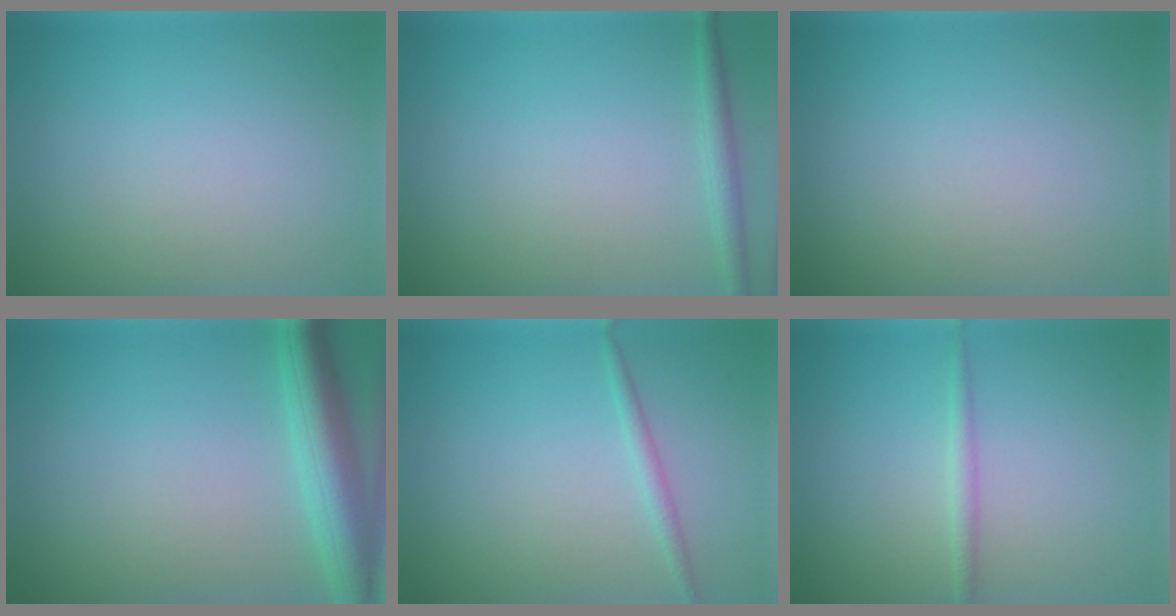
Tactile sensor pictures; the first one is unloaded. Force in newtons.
{"total": 1.5, "press": 1.5, "slide": 0.1}
{"total": 0.0}
{"total": 5.6, "press": 5.6, "slide": 0.3}
{"total": 1.2, "press": 1.2, "slide": 0.1}
{"total": 1.3, "press": 1.3, "slide": 0.1}